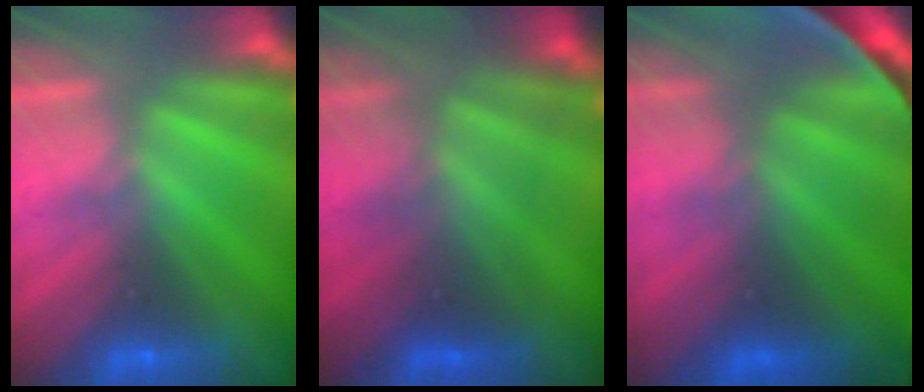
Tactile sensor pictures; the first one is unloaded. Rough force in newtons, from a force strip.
{"total": 4.9}
{"total": 11.3}